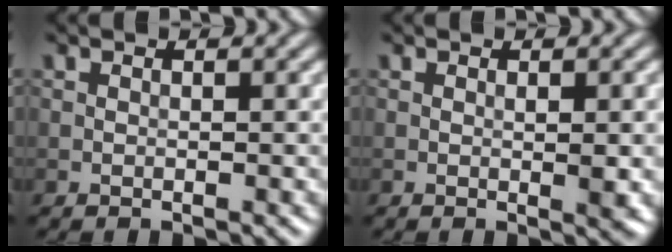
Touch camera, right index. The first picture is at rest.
{"total": 1.6, "force": [0.0, 0.2, 1.6], "torque": [-0.023, -0.003, 0.000]}